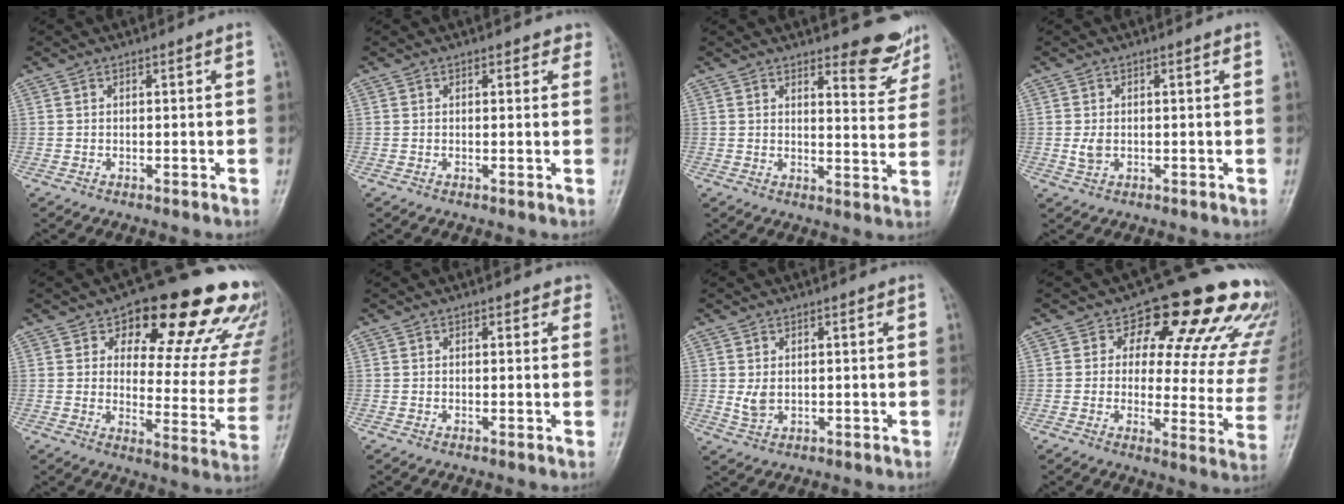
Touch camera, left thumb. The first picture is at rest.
{"total": 1.8, "force": [1.2, 1.1, 0.8], "torque": [0.014, -0.003, 0.007]}
{"total": 7.5, "force": [6.3, 2.4, 3.4], "torque": [-0.017, -0.055, 0.074]}
{"total": 2.4, "force": [0.1, 1.7, 1.8], "torque": [-0.032, -0.005, 0.003]}
{"total": 23.0, "force": [15.3, 10.1, 13.9], "torque": [-0.121, -0.078, 0.189]}
{"total": 1.5, "force": [0.9, 1.0, 0.7], "torque": [0.012, -0.002, 0.005]}
{"total": 3.2, "force": [0.7, 2.0, 2.3], "torque": [-0.038, -0.010, 0.018]}
{"total": 20.1, "force": [13.2, 9.5, 11.9], "torque": [-0.086, -0.058, 0.142]}